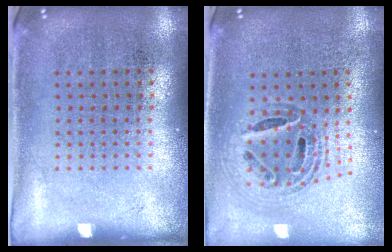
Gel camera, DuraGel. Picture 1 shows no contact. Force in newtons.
{"total": 1.0, "press": 1.0, "slide": 0.2}